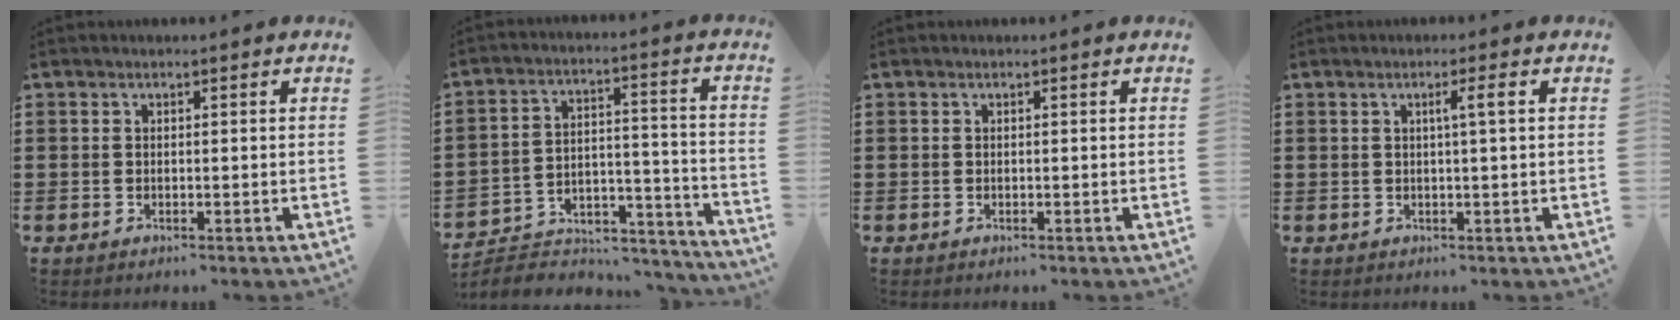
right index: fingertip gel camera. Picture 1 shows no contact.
{"total": 5.2, "force": [-4.8, 1.8, 1.1], "torque": [-0.024, 0.006, -0.098]}
{"total": 0.0}
{"total": 2.4, "force": [0.3, -0.3, 2.3], "torque": [-0.042, -0.002, 0.001]}